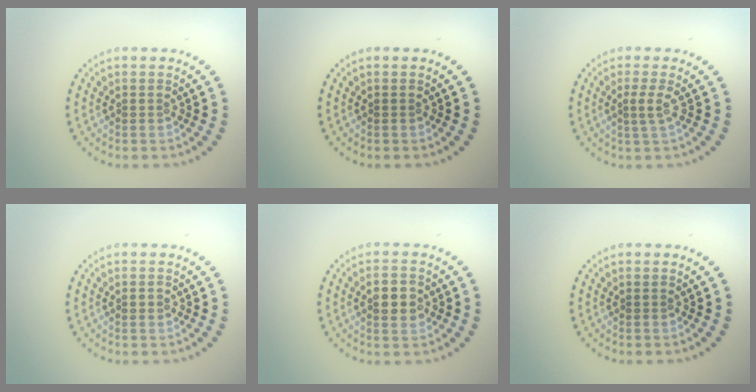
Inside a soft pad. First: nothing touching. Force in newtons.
{"total": 0.0}
{"total": 1.5, "press": 1.0, "slide": 1.2}
{"total": 0.7, "press": 0.7, "slide": 0.0}
{"total": 2.8, "press": 2.8, "slide": 0.0}
{"total": 0.0}